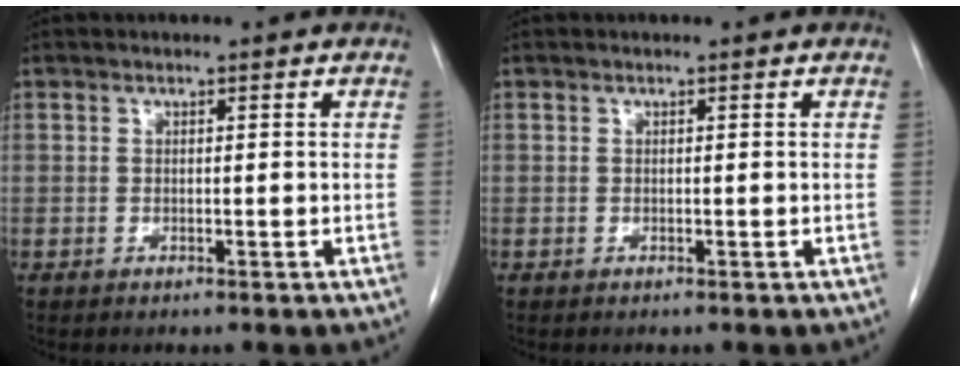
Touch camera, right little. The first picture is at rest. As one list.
[{"total": 0.0}]